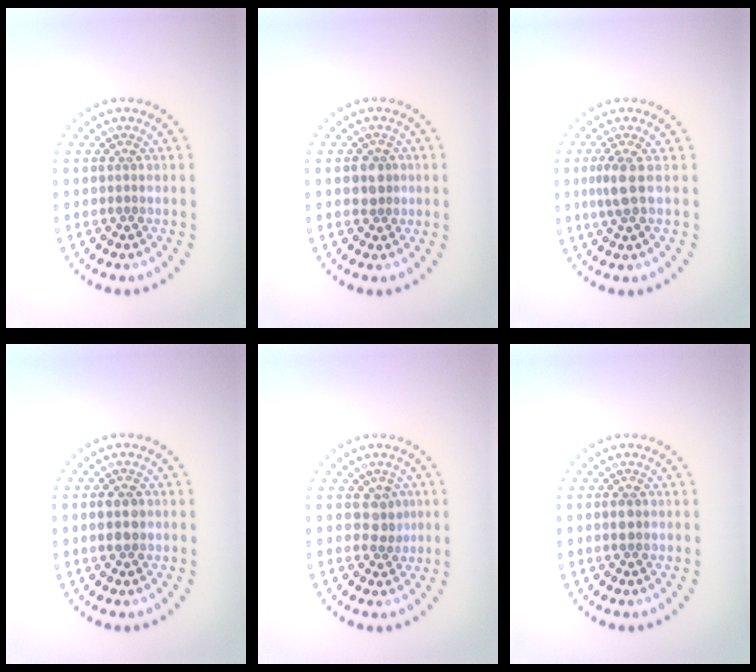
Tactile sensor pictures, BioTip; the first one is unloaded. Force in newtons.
{"total": 1.9, "press": 1.7, "slide": 0.8}
{"total": 2.1, "press": 1.7, "slide": 1.2}
{"total": 2.4, "press": 2.4, "slide": 0.0}
{"total": 1.8, "press": 1.5, "slide": 0.9}
{"total": 1.2, "press": 1.2, "slide": 0.1}